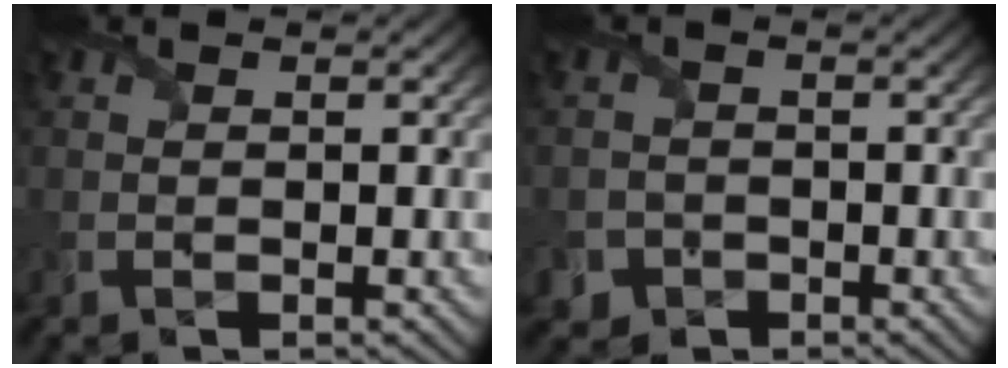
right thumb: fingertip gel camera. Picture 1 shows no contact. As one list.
[{"total": 3.2, "force": [-1.9, 2.5, 0.4], "torque": [-0.004, -0.002, -0.043]}]